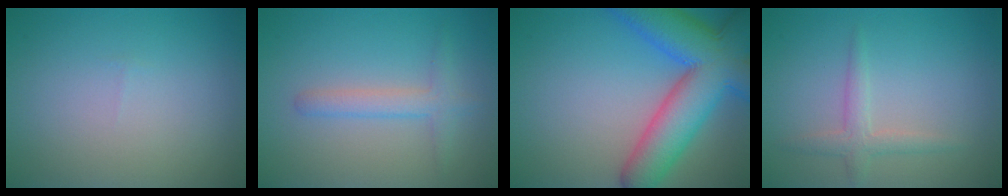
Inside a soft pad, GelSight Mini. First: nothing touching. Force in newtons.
{"total": 2.3, "press": 2.3, "slide": 0.2}
{"total": 10.7, "press": 10.7, "slide": 0.5}
{"total": 1.9, "press": 1.9, "slide": 0.1}